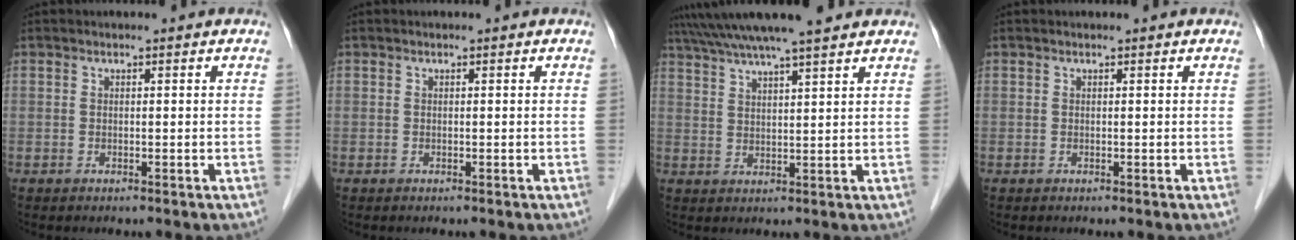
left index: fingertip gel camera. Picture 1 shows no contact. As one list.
[{"total": 0.0}, {"total": 13.4, "force": [11.5, 0.3, 6.8], "torque": [-0.122, 0.037, 0.170]}, {"total": 0.0}]